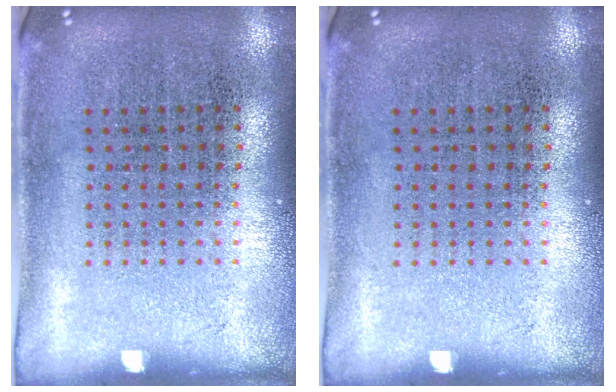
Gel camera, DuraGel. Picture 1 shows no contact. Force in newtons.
{"total": 0.0}